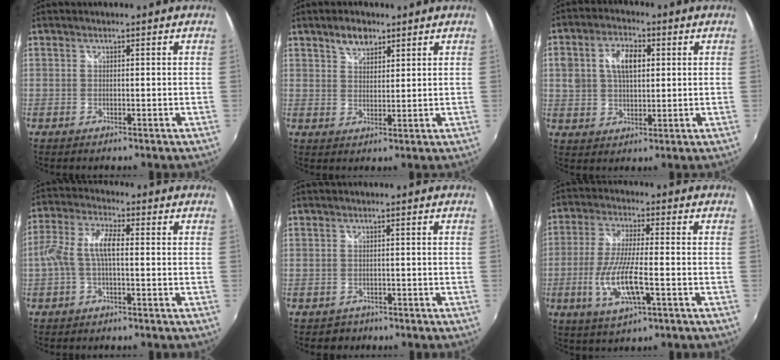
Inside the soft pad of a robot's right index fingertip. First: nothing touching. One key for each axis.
{"total": 4.4, "fx": 3.0, "fy": 2.4, "fz": 2.2, "tx": -0.033, "ty": 0.008, "tz": 0.054}
{"total": 8.0, "fx": 2.0, "fy": 4.5, "fz": 6.3, "tx": -0.115, "ty": 0.015, "tz": 0.038}
{"total": 7.1, "fx": -0.6, "fy": 2.3, "fz": 6.7, "tx": -0.148, "ty": 0.015, "tz": -0.010}
{"total": 2.2, "fx": -1.2, "fy": 1.9, "fz": 0.1, "tx": -0.007, "ty": 0.001, "tz": -0.016}
{"total": 11.2, "fx": -3.4, "fy": 2.7, "fz": 10.3, "tx": -0.212, "ty": -0.015, "tz": -0.064}